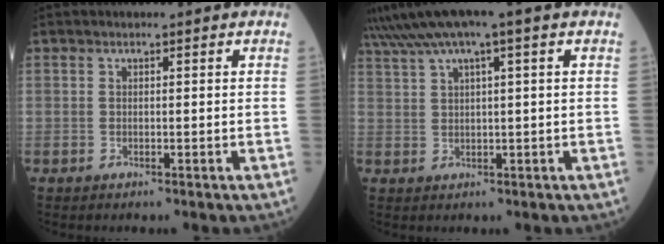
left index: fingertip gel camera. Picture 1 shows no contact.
{"total": 8.5, "force": [5.3, 0.2, 6.6], "torque": [-0.126, 0.041, 0.094]}